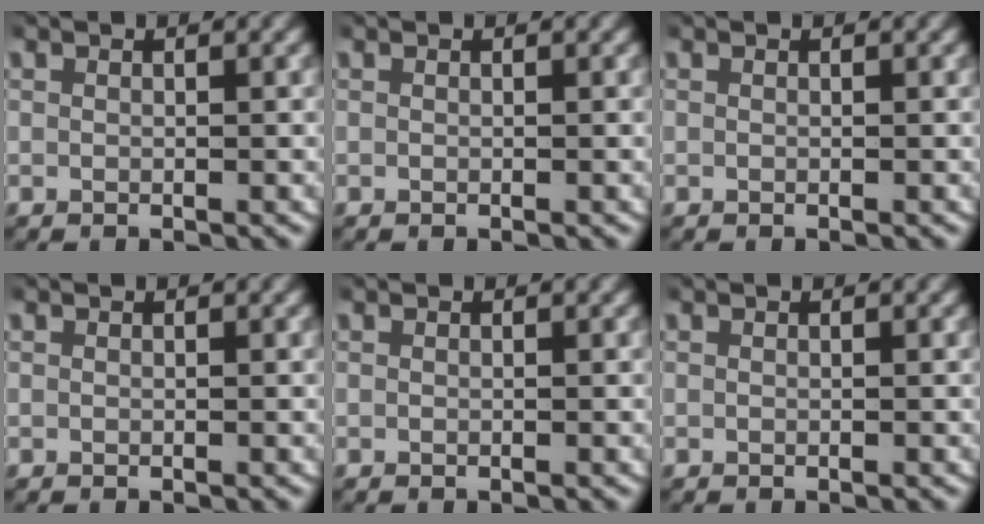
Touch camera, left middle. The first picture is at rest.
{"total": 0.0}
{"total": 0.0}
{"total": 0.0}
{"total": 0.0}
{"total": 0.0}